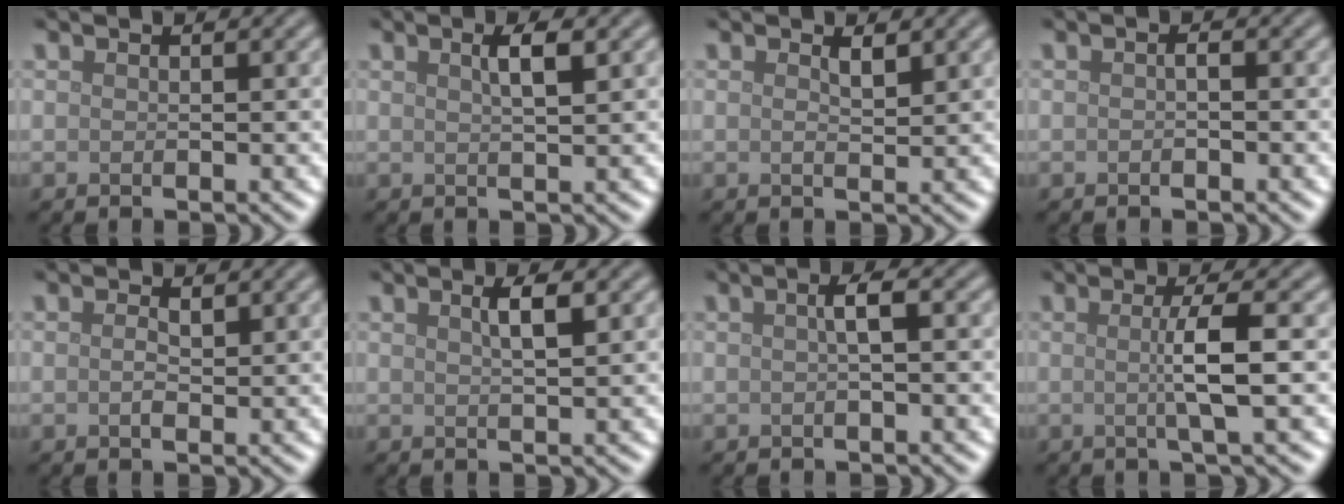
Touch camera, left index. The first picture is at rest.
{"total": 2.2, "force": [0.9, 0.5, 2.0], "torque": [-0.027, 0.006, 0.011]}
{"total": 1.2, "force": [0.6, 0.3, 1.0], "torque": [-0.020, -0.003, 0.010]}
{"total": 0.6, "force": [-0.2, 0.2, 0.5], "torque": [-0.011, 0.001, -0.004]}
{"total": 1.3, "force": [0.1, 0.6, 1.1], "torque": [-0.023, 0.000, 0.001]}
{"total": 2.2, "force": [0.9, 0.5, 1.9], "torque": [-0.027, 0.006, 0.010]}
{"total": 1.8, "force": [0.1, 0.3, 1.8], "torque": [-0.032, 0.006, 0.000]}
{"total": 3.7, "force": [0.0, 0.6, 3.6], "torque": [-0.061, -0.002, -0.006]}